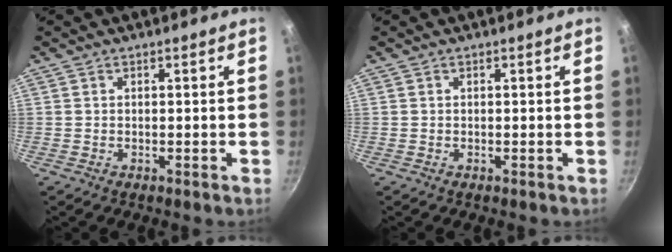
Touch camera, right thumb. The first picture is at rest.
{"total": 0.0}